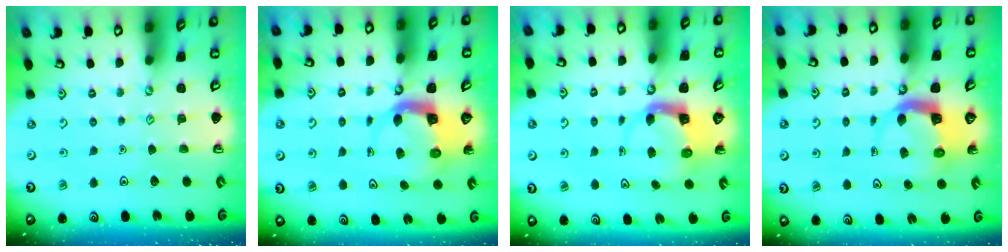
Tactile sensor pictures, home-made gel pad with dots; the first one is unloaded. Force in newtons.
{"total": 5.1, "press": 5.1, "slide": 0.5}
{"total": 3.7, "press": 3.6, "slide": 0.6}
{"total": 5.0, "press": 5.0, "slide": 0.6}